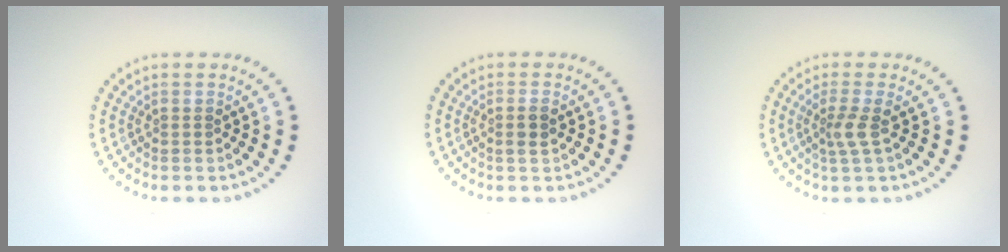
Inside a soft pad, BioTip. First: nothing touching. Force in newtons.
{"total": 1.3, "press": 1.2, "slide": 0.5}
{"total": 1.9, "press": 1.3, "slide": 1.4}